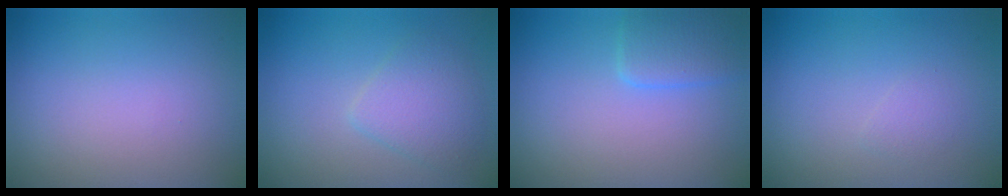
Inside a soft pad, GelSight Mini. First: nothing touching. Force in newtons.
{"total": 3.0, "press": 3.0, "slide": 0.1}
{"total": 2.6, "press": 2.5, "slide": 0.3}
{"total": 0.8, "press": 0.8, "slide": 0.1}